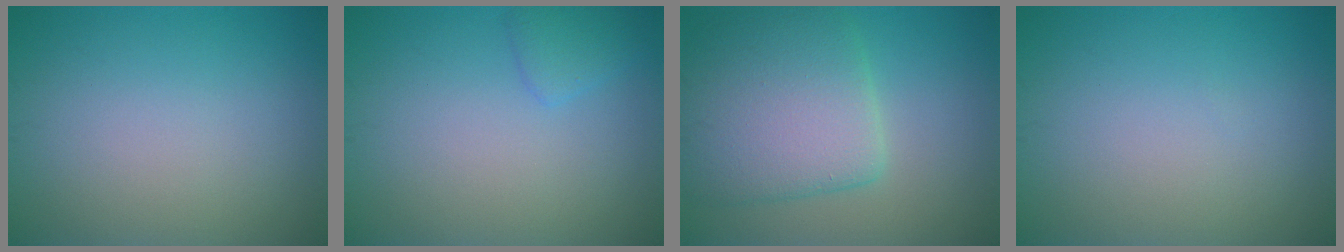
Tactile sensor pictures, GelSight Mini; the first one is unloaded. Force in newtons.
{"total": 1.4, "press": 1.4, "slide": 0.1}
{"total": 7.7, "press": 7.7, "slide": 0.4}
{"total": 0.0}